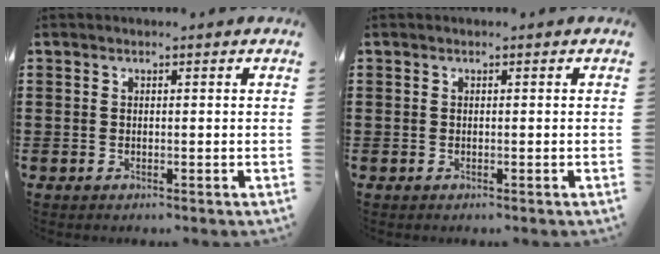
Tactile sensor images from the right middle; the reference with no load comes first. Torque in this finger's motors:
{"motor_torque": [0.00, 0.00, 0.00, 0.00]}